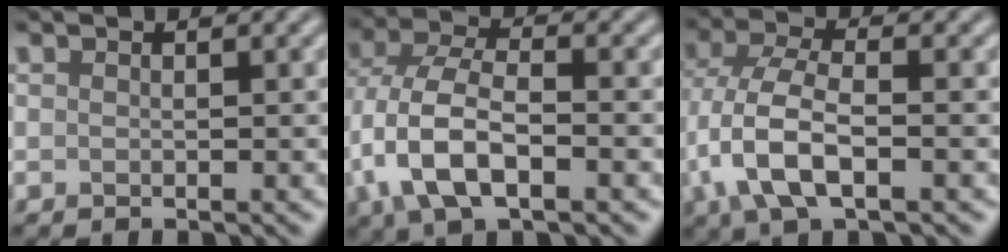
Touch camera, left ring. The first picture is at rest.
{"total": 8.2, "force": [-2.6, 4.3, 6.5], "torque": [-0.143, 0.001, -0.059]}
{"total": 7.0, "force": [-2.1, 3.3, 5.9], "torque": [-0.136, 0.004, -0.051]}